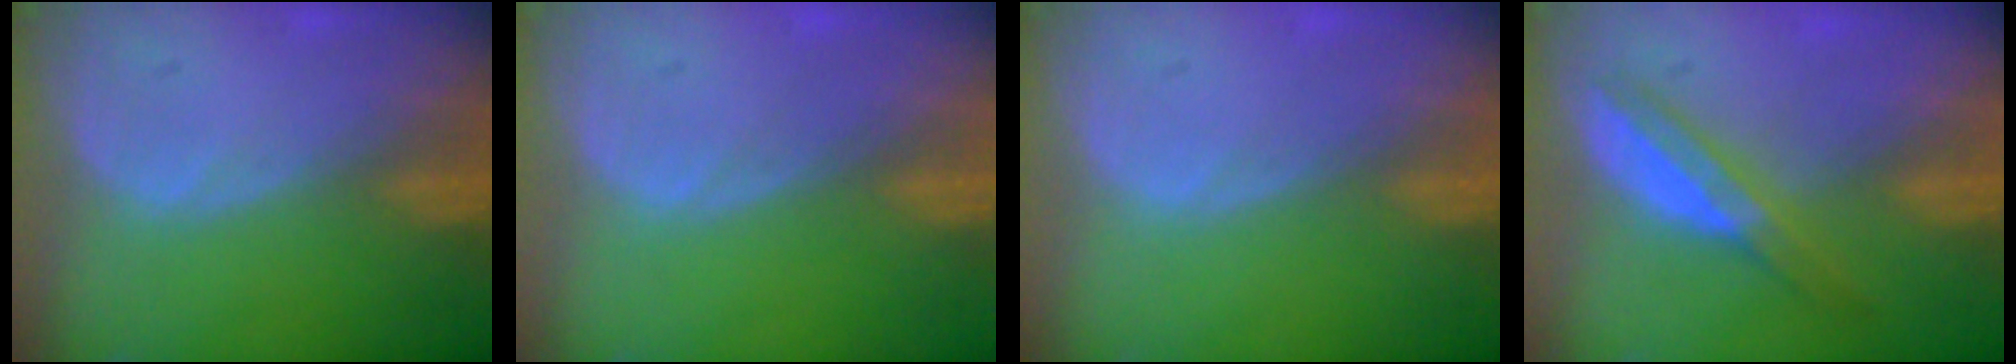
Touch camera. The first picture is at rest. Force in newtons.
{"total": 0.0}
{"total": 0.0}
{"total": 5.8, "press": 5.2, "slide": 2.6}